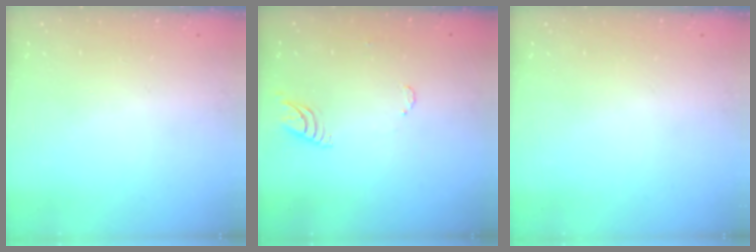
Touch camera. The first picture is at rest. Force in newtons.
{"total": 6.3, "press": 6.2, "slide": 0.6}
{"total": 0.0}